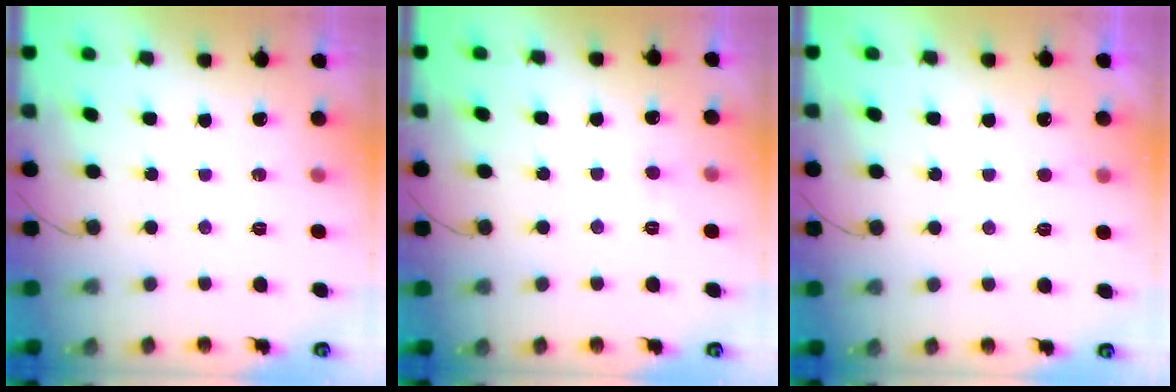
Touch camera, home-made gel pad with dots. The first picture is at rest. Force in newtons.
{"total": 4.2, "press": 4.2, "slide": 0.4}
{"total": 2.3, "press": 2.3, "slide": 0.3}